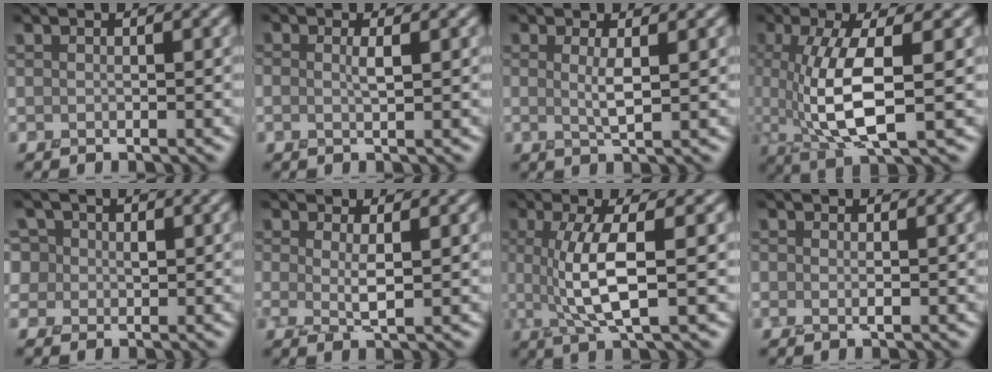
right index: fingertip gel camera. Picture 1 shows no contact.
{"total": 0.6, "force": [-0.1, 0.1, 0.6], "torque": [-0.011, -0.001, 0.000]}
{"total": 1.4, "force": [0.2, 0.3, 1.4], "torque": [-0.025, -0.007, 0.006]}
{"total": 6.9, "force": [0.0, 1.9, 6.6], "torque": [-0.127, -0.009, 0.009]}
{"total": 4.8, "force": [2.0, 3.9, 1.9], "torque": [-0.034, 0.014, 0.016]}
{"total": 1.7, "force": [0.1, 0.2, 1.7], "torque": [-0.038, -0.011, 0.005]}
{"total": 5.4, "force": [0.0, 1.2, 5.3], "torque": [-0.106, -0.004, 0.007]}
{"total": 0.6, "force": [-0.4, 0.1, 0.4], "torque": [-0.011, -0.007, -0.003]}